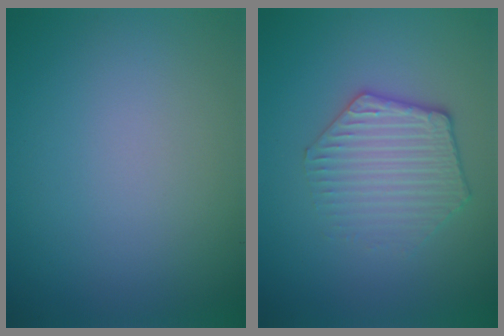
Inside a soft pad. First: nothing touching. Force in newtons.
{"total": 3.3, "press": 3.1, "slide": 1.3}